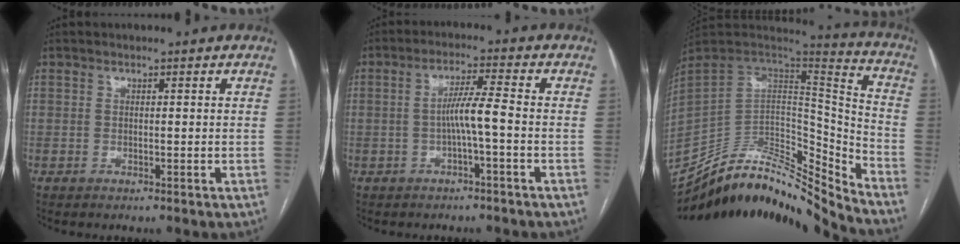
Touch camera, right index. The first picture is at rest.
{"total": 4.7, "force": [-1.1, -0.4, 4.5], "torque": [-0.082, 0.012, -0.019]}
{"total": 24.1, "force": [-22.8, 3.0, 7.4], "torque": [-0.123, 0.032, -0.361]}